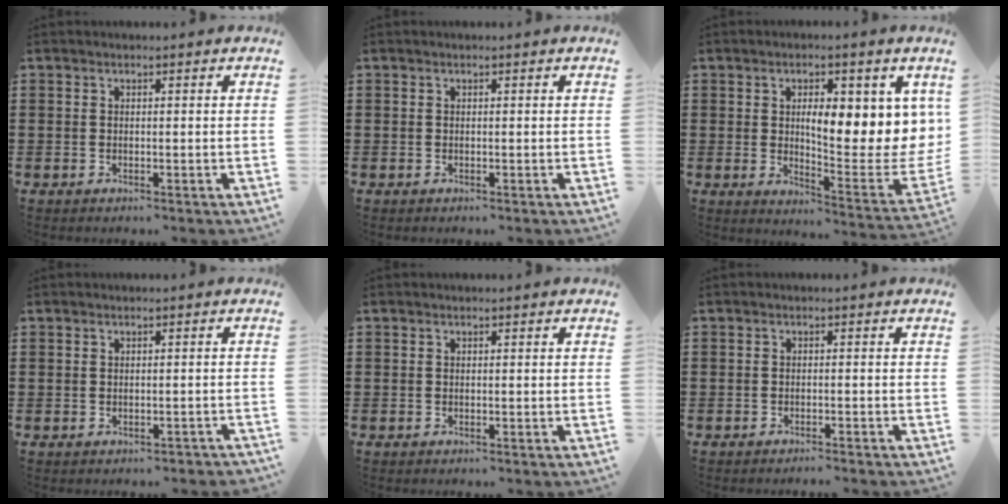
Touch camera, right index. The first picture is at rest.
{"total": 0.0}
{"total": 8.8, "force": [2.9, 3.3, 7.6], "torque": [-0.108, -0.030, 0.040]}
{"total": 0.8, "force": [-0.6, 0.5, 0.0], "torque": [-0.003, 0.001, -0.014]}
{"total": 0.0}
{"total": 1.1, "force": [-1.0, -0.3, 0.2], "torque": [-0.006, -0.001, -0.019]}